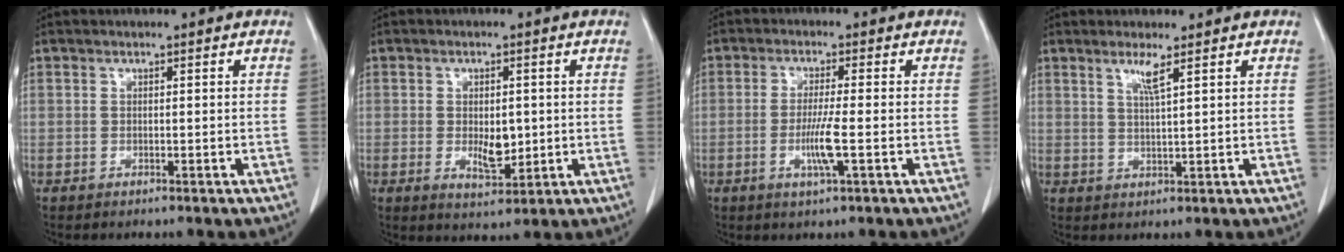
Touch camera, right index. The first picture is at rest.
{"total": 3.7, "force": [0.0, 2.0, 3.1], "torque": [-0.048, -0.008, 0.009]}
{"total": 5.1, "force": [-1.3, -0.3, 4.9], "torque": [-0.096, -0.011, -0.026]}
{"total": 2.7, "force": [1.6, -0.5, 2.1], "torque": [-0.045, -0.006, 0.033]}